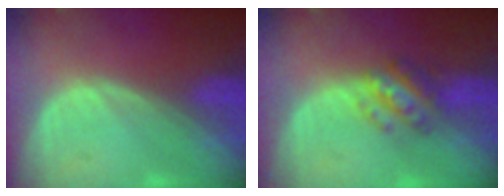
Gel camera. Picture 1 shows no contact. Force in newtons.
{"total": 5.2, "press": 5.0, "slide": 1.5}